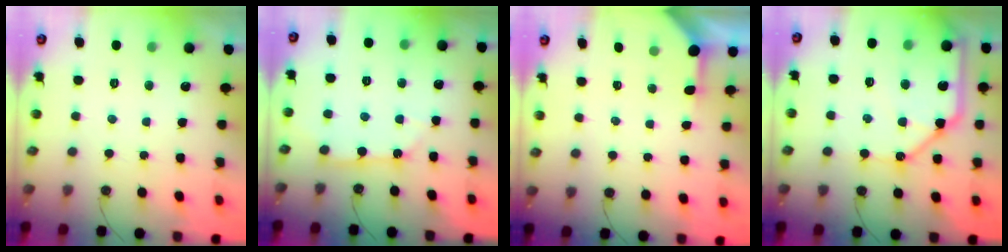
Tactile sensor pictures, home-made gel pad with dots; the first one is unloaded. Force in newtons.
{"total": 5.0, "press": 5.0, "slide": 0.6}
{"total": 2.6, "press": 2.5, "slide": 0.3}
{"total": 16.7, "press": 16.5, "slide": 2.6}